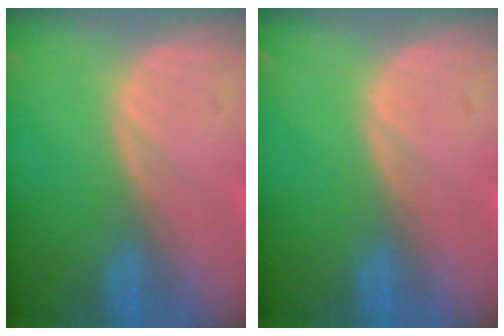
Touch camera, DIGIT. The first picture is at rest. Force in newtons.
{"total": 0.0}